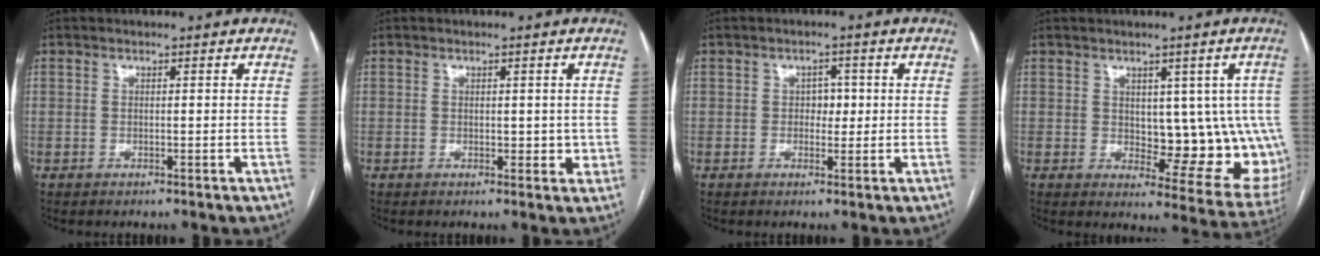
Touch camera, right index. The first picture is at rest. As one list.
[{"total": 2.5, "force": [0.2, 1.7, 1.8], "torque": [-0.018, 0.000, 0.006]}, {"total": 2.5, "force": [0.1, 1.7, 1.8], "torque": [-0.020, 0.004, 0.001]}, {"total": 12.1, "force": [0.9, 6.1, 10.4], "torque": [-0.102, 0.002, 0.024]}]